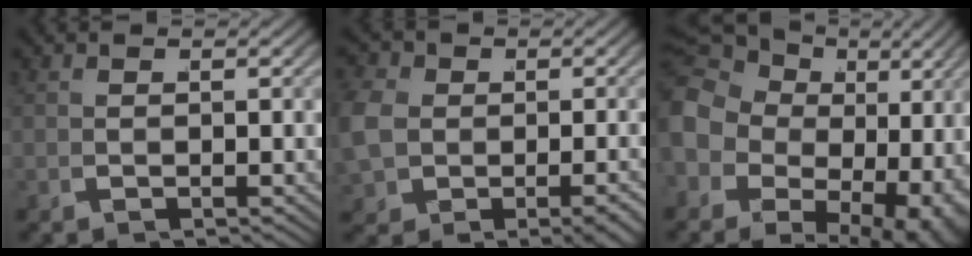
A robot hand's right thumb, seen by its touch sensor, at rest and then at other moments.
{"total": 5.2, "force": [-0.5, 4.2, 2.9], "torque": [-0.076, -0.016, -0.001]}
{"total": 13.1, "force": [3.1, 10.0, 7.8], "torque": [-0.155, -0.023, 0.054]}